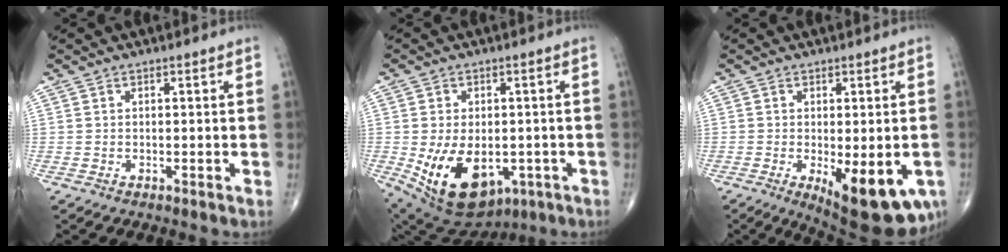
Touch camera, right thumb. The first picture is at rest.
{"total": 16.2, "force": [-4.5, 10.3, 11.7], "torque": [-0.196, -0.004, -0.044]}
{"total": 13.9, "force": [-4.8, 5.2, 12.0], "torque": [-0.134, -0.014, -0.053]}